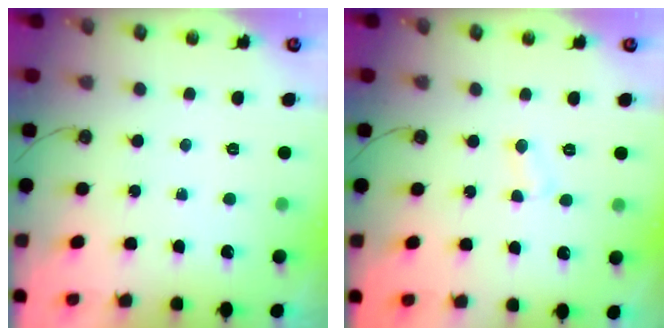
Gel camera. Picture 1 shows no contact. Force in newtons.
{"total": 3.6, "press": 3.6, "slide": 0.4}